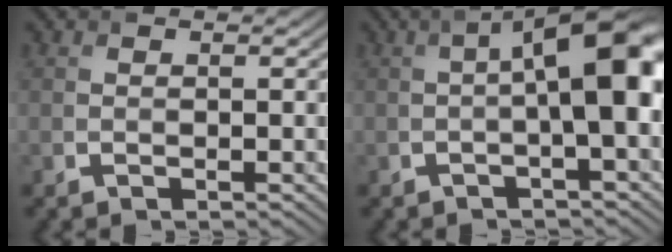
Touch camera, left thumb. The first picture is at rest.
{"total": 9.3, "force": [0.1, 3.1, 8.8], "torque": [-0.130, 0.017, -0.002]}